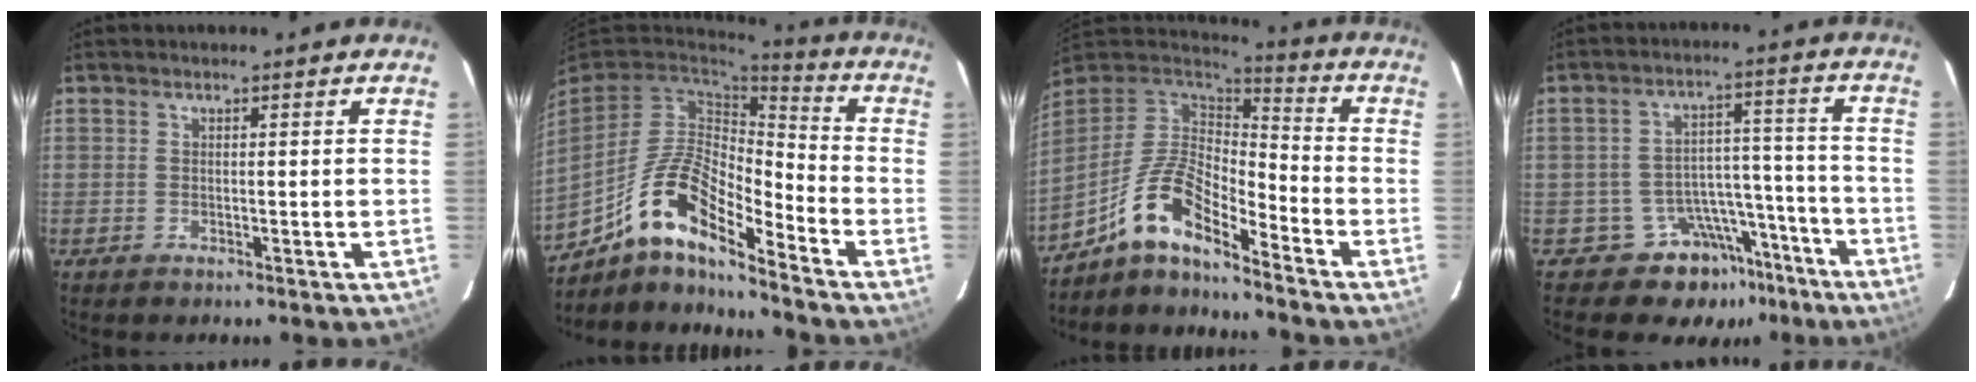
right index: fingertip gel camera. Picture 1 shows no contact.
{"total": 14.3, "force": [-10.1, 3.7, 9.5], "torque": [-0.185, 0.023, -0.184]}
{"total": 11.3, "force": [-7.9, 3.3, 7.4], "torque": [-0.156, 0.034, -0.147]}
{"total": 10.3, "force": [-7.4, 6.8, 2.0], "torque": [-0.002, 0.075, -0.103]}